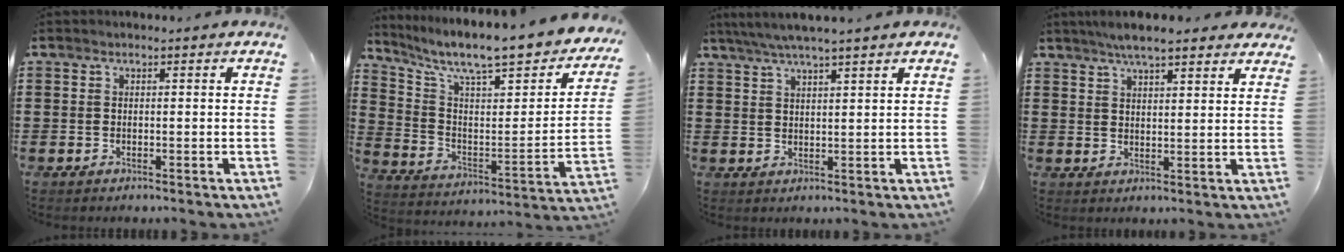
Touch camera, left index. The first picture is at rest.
{"total": 9.2, "force": [7.6, 1.2, 4.9], "torque": [-0.105, -0.070, 0.121]}
{"total": 4.1, "force": [3.4, -0.1, 2.2], "torque": [-0.051, -0.005, 0.061]}
{"total": 5.6, "force": [4.9, 1.1, 2.5], "torque": [-0.061, -0.004, 0.089]}